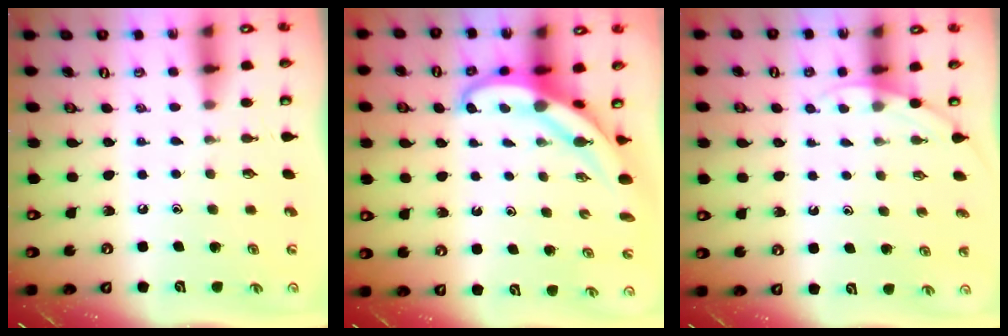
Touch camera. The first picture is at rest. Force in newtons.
{"total": 6.9, "press": 6.8, "slide": 0.6}
{"total": 2.5, "press": 2.5, "slide": 0.1}